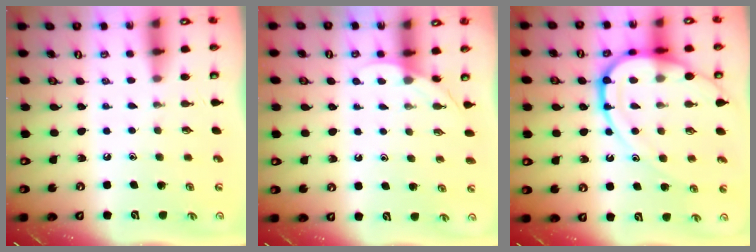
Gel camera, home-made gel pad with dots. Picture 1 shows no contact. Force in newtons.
{"total": 3.4, "press": 3.4, "slide": 0.2}
{"total": 16.4, "press": 16.4, "slide": 1.7}